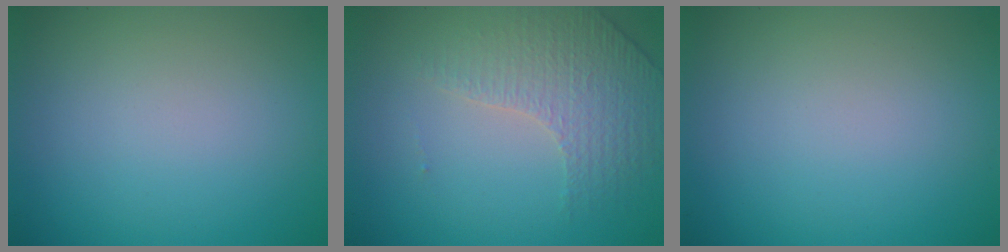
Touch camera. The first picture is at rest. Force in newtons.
{"total": 4.3, "press": 3.0, "slide": 3.1}
{"total": 0.0}